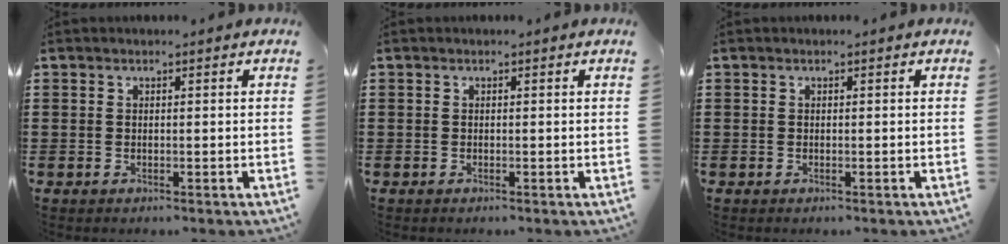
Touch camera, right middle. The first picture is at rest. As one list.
[{"total": 0.0}, {"total": 0.0}]